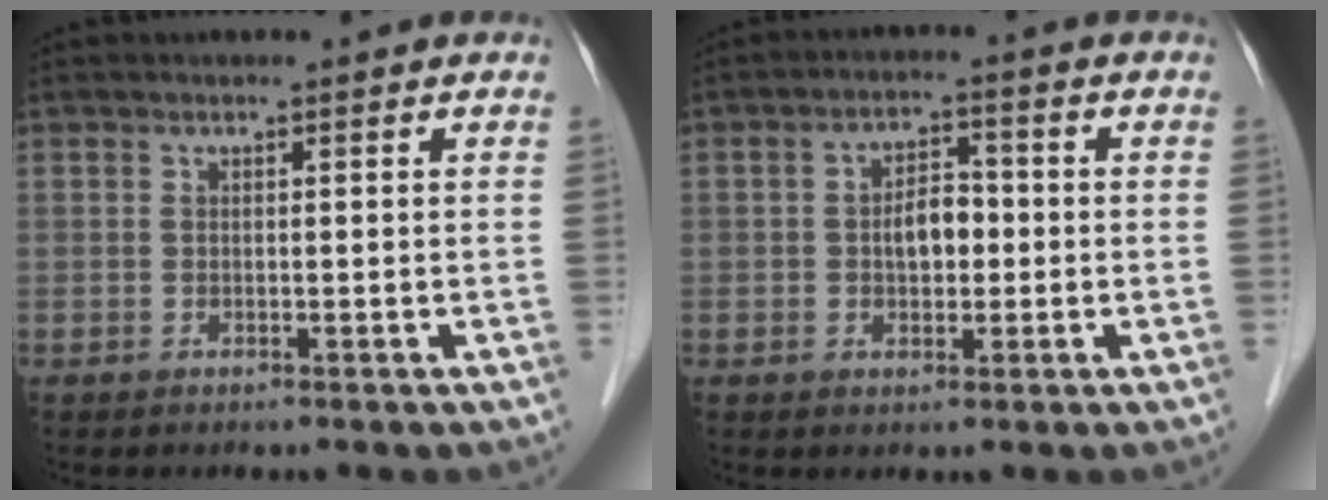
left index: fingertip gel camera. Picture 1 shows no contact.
{"total": 4.7, "force": [-0.5, 2.7, 3.8], "torque": [-0.067, 0.011, -0.009]}